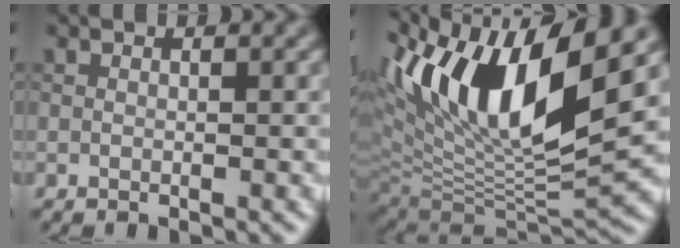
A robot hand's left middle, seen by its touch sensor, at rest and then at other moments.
{"total": 14.1, "force": [5.4, 4.7, 12.2], "torque": [-0.211, 0.001, 0.097]}